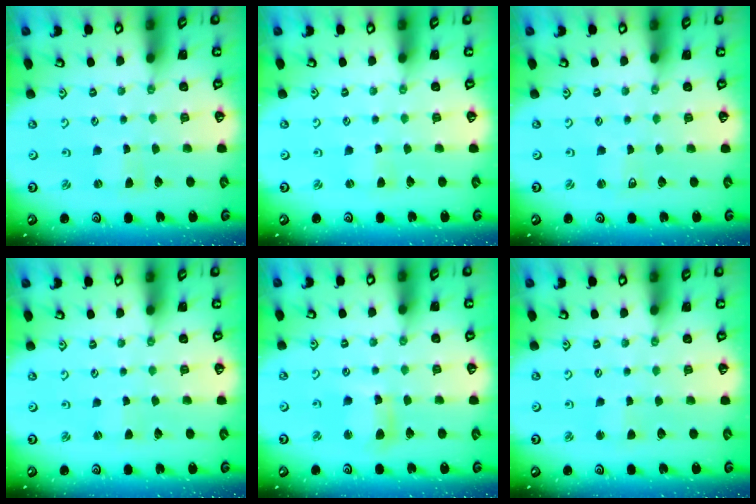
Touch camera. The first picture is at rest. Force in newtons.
{"total": 1.3, "press": 1.3, "slide": 0.4}
{"total": 1.4, "press": 1.4, "slide": 0.1}
{"total": 0.0}
{"total": 7.4, "press": 7.3, "slide": 1.0}
{"total": 2.0, "press": 2.0, "slide": 0.3}